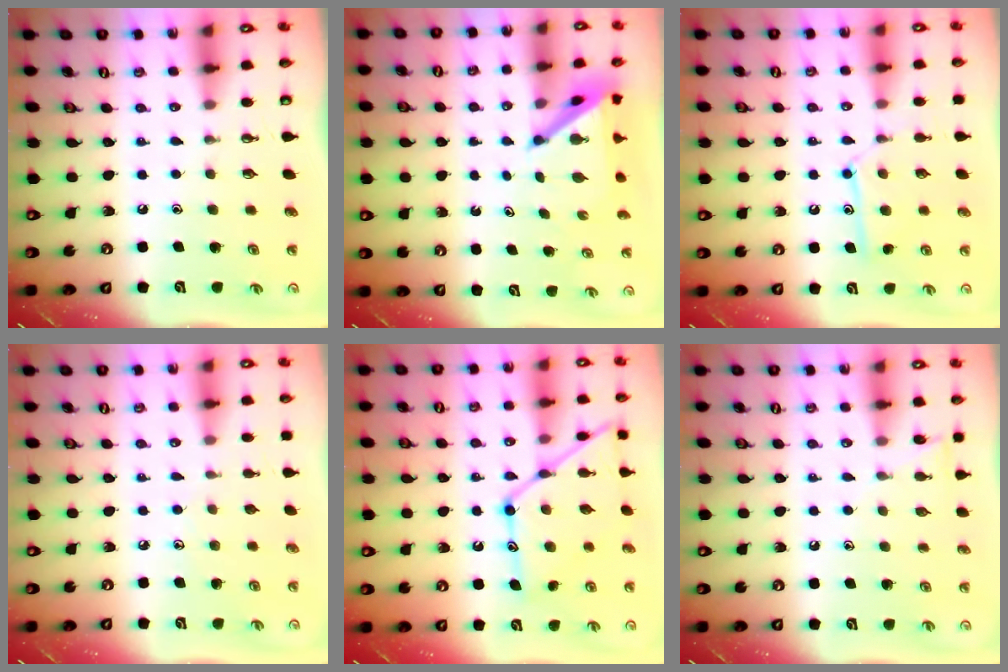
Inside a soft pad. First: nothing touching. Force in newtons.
{"total": 4.4, "press": 4.4, "slide": 0.4}
{"total": 12.3, "press": 12.3, "slide": 0.8}
{"total": 3.6, "press": 3.6, "slide": 0.3}
{"total": 16.6, "press": 16.5, "slide": 1.4}
{"total": 6.3, "press": 6.3, "slide": 0.6}